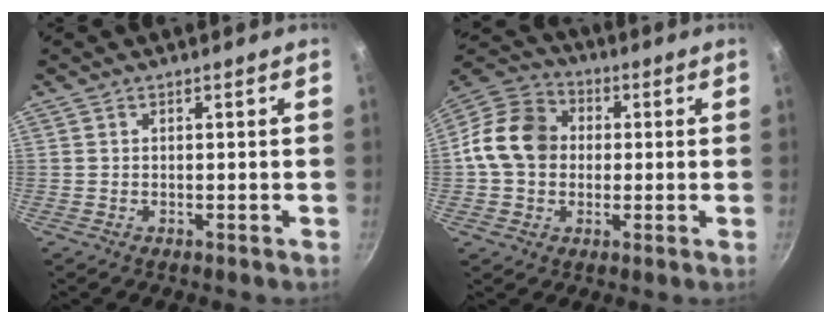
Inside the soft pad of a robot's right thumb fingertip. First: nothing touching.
{"total": 13.1, "force": [0.4, 10.9, 7.3], "torque": [-0.100, 0.025, -0.014]}